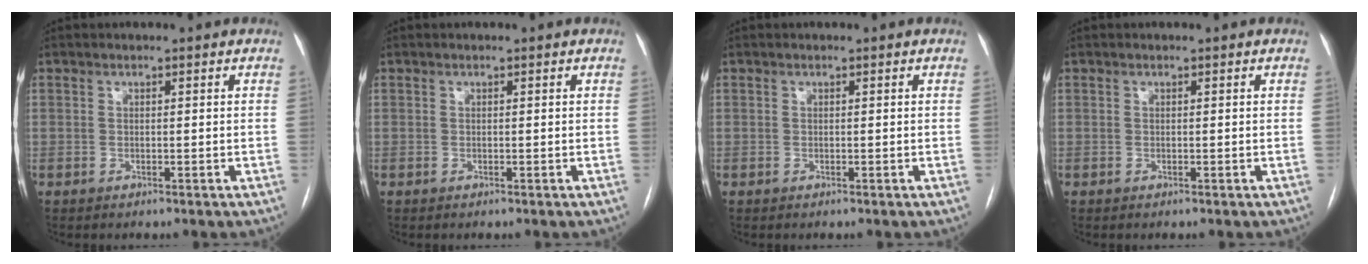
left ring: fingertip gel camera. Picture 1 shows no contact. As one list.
[{"total": 0.0}, {"total": 0.0}, {"total": 0.0}]